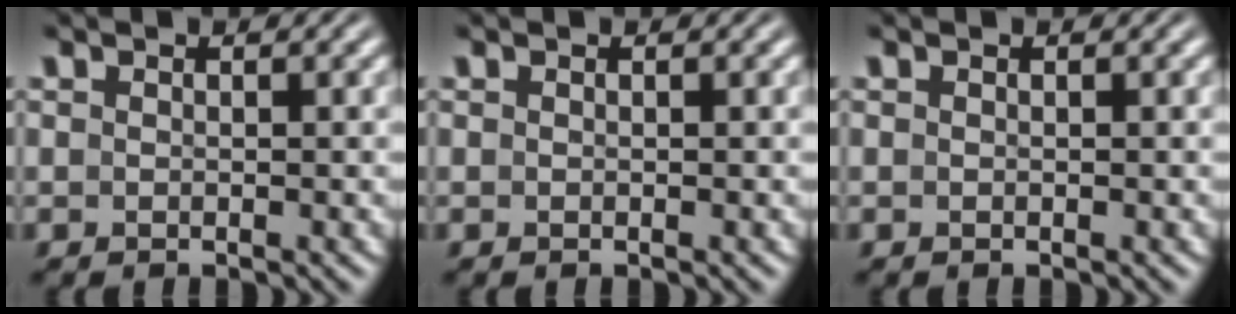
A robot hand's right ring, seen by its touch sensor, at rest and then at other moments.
{"total": 0.0}
{"total": 0.0}